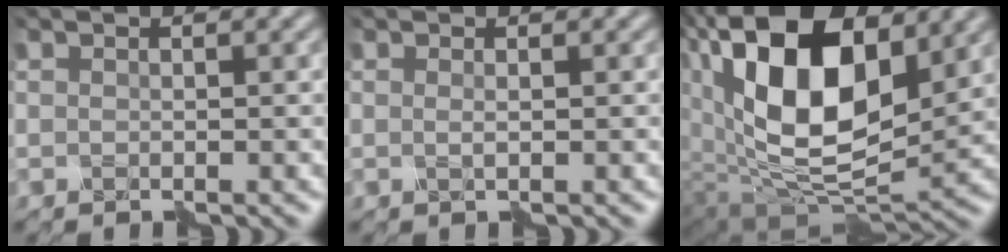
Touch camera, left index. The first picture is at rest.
{"total": 0.6, "force": [-0.1, 0.0, 0.6], "torque": [-0.012, -0.001, -0.001]}
{"total": 12.8, "force": [3.4, 7.4, 9.9], "torque": [-0.170, -0.004, 0.065]}